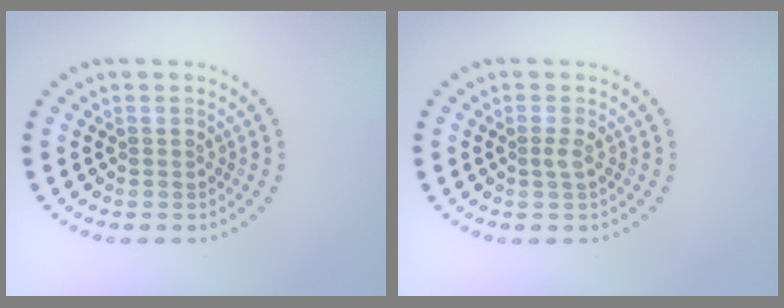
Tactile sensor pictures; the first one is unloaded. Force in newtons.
{"total": 0.8, "press": 0.6, "slide": 0.5}